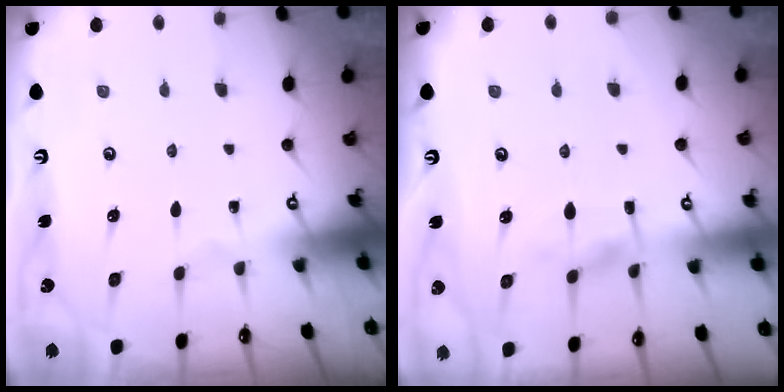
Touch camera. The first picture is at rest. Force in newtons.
{"total": 2.2, "press": 1.9, "slide": 1.2}